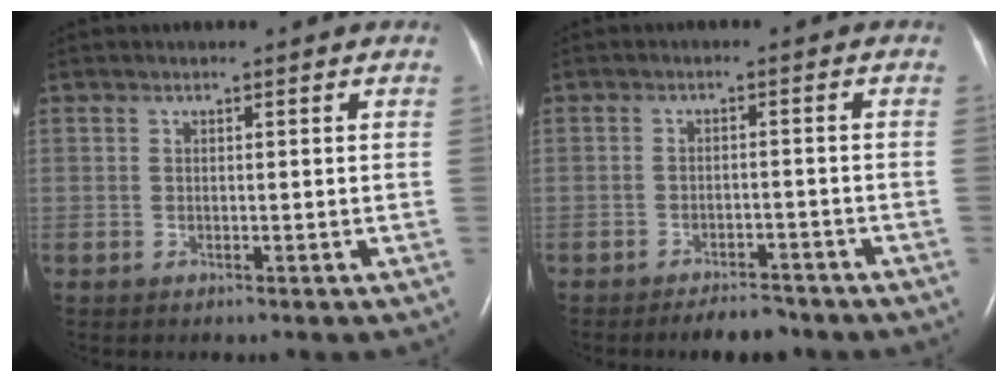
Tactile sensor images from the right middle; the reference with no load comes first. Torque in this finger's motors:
{"motor_torque": [0.08, -0.10, 0.01, 0.01]}